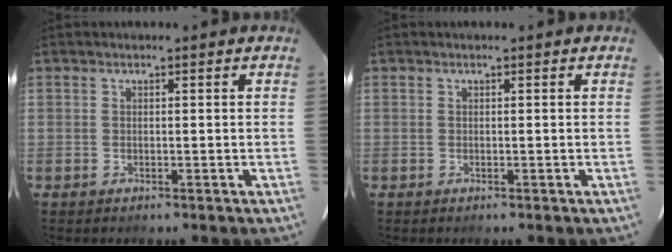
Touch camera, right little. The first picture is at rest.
{"total": 0.0}